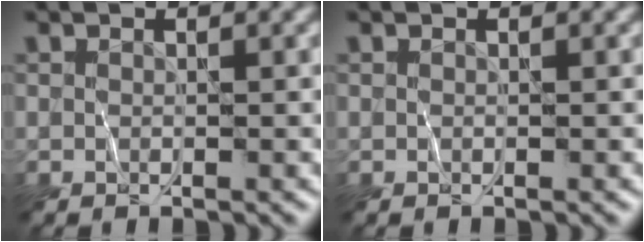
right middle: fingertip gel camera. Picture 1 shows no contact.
{"total": 0.0}